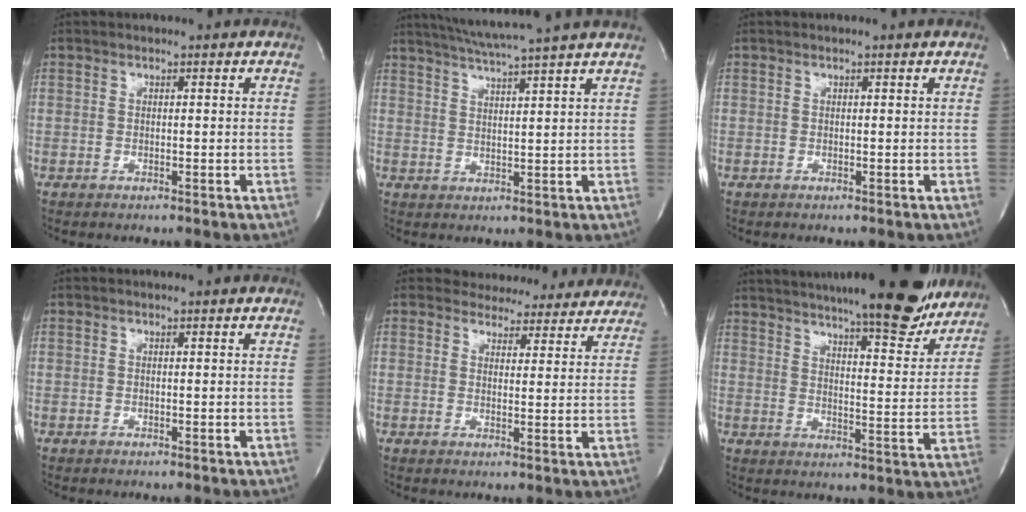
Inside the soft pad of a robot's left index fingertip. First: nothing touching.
{"total": 9.7, "force": [8.3, -1.9, 4.7], "torque": [-0.084, 0.005, 0.119]}
{"total": 0.0}
{"total": 0.0}
{"total": 11.4, "force": [10.6, 4.0, 1.1], "torque": [0.011, -0.010, 0.108]}
{"total": 24.6, "force": [21.2, 3.9, 12.0], "torque": [-0.184, -0.019, 0.273]}